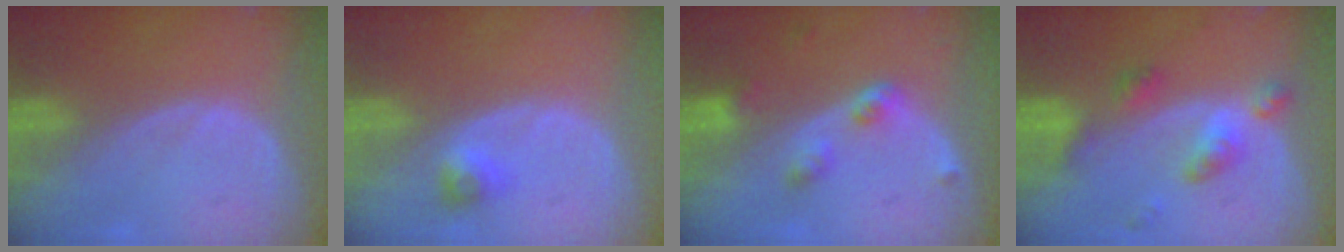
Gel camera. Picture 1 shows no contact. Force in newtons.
{"total": 2.4, "press": 2.0, "slide": 1.2}
{"total": 4.3, "press": 4.0, "slide": 1.6}
{"total": 6.0, "press": 5.3, "slide": 2.8}